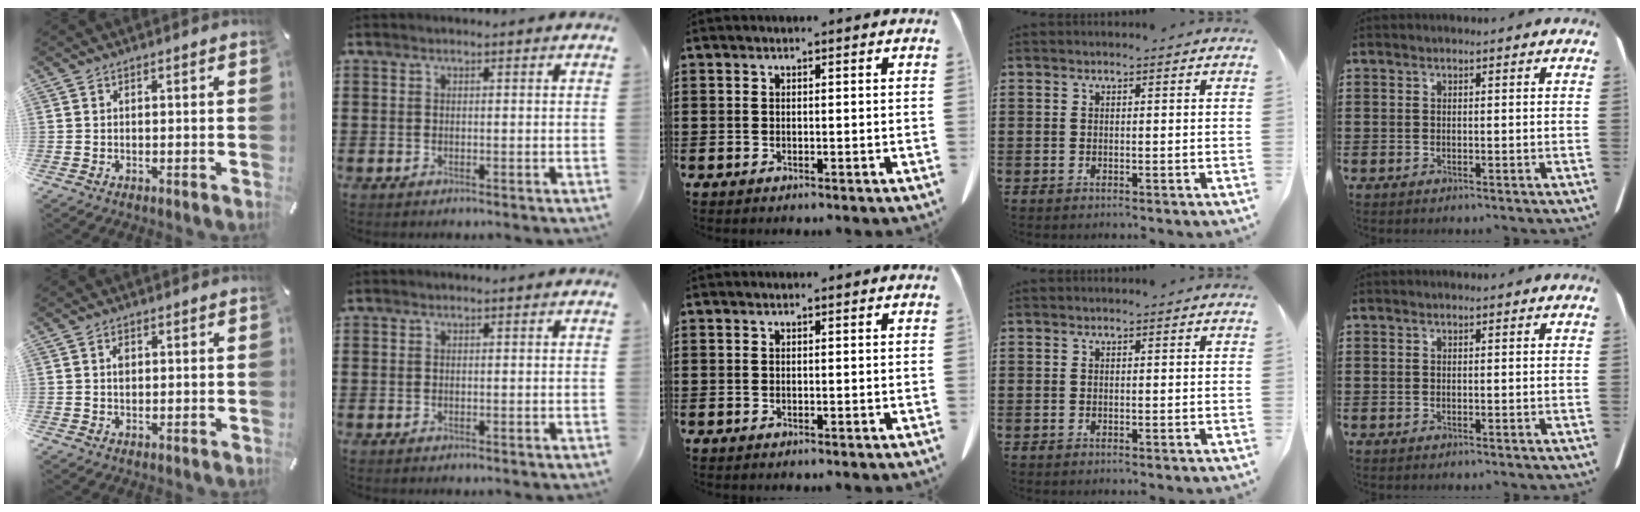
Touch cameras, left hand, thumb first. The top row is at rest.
{"thumb": {"total": 1.8, "force": [0.4, 1.3, 1.2], "torque": [-0.019, 0.000, 0.004]}}